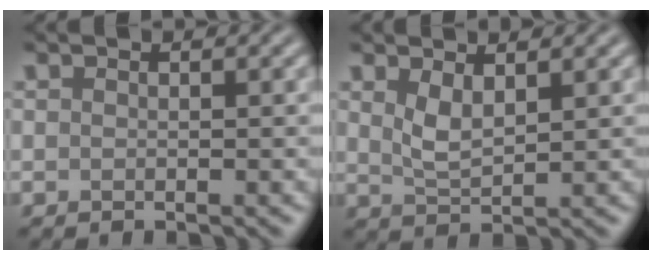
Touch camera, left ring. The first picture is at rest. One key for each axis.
{"total": 2.3, "fx": 1.2, "fy": 0.9, "fz": 1.7, "tx": -0.042, "ty": -0.005, "tz": 0.028}